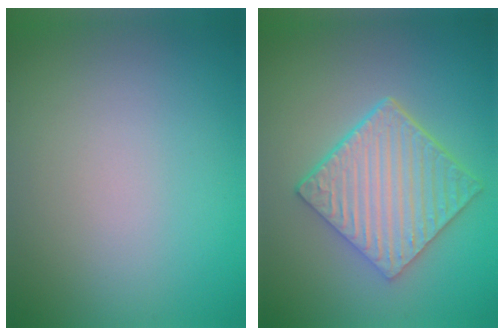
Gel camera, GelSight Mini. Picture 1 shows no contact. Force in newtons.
{"total": 6.0, "press": 4.6, "slide": 3.9}